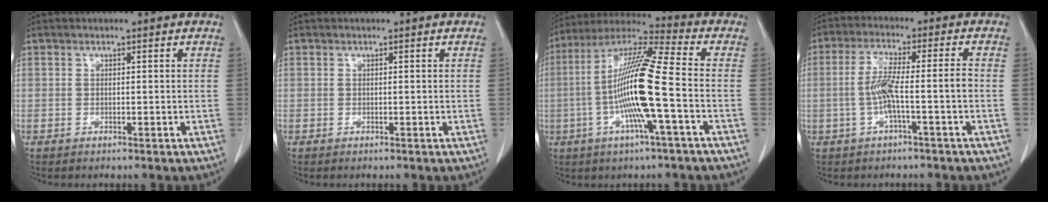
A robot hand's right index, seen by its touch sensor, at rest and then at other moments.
{"total": 0.0}
{"total": 15.4, "force": [-2.8, 0.0, 15.1], "torque": [-0.295, 0.002, -0.064]}
{"total": 6.6, "force": [-1.5, 0.0, 6.4], "torque": [-0.130, 0.016, -0.026]}